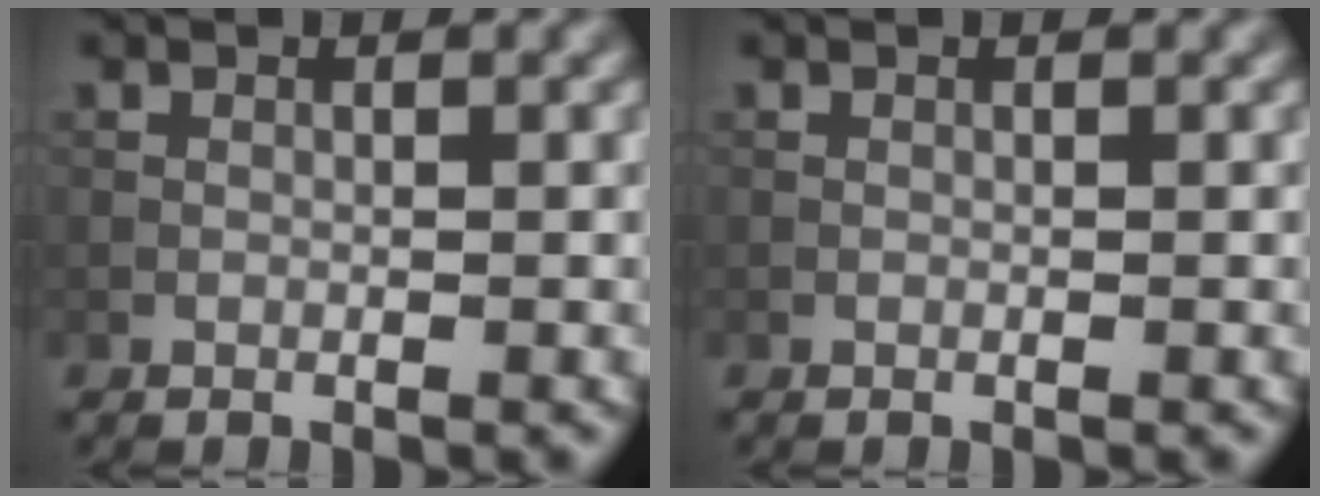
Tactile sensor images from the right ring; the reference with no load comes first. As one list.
[{"total": 0.0}]